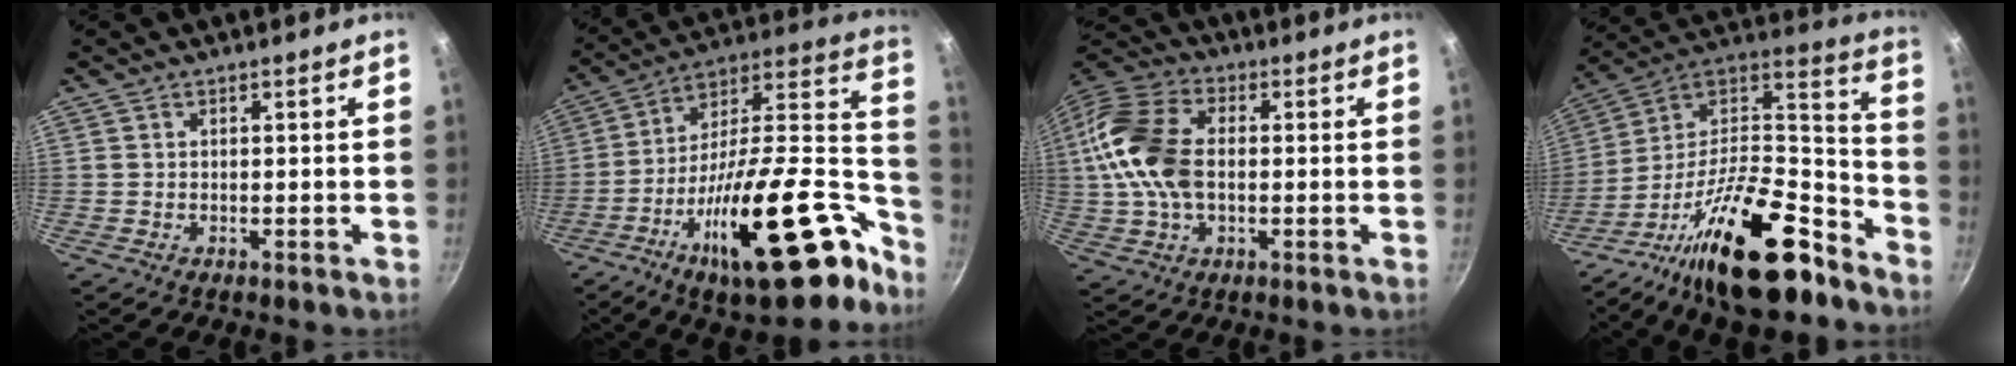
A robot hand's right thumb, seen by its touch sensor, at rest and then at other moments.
{"total": 33.0, "force": [-15.5, 12.7, 26.2], "torque": [-0.349, 0.082, -0.241]}
{"total": 16.4, "force": [0.5, 10.4, 12.6], "torque": [-0.241, 0.024, -0.003]}
{"total": 26.8, "force": [-16.7, 10.5, 18.1], "torque": [-0.241, 0.115, -0.280]}